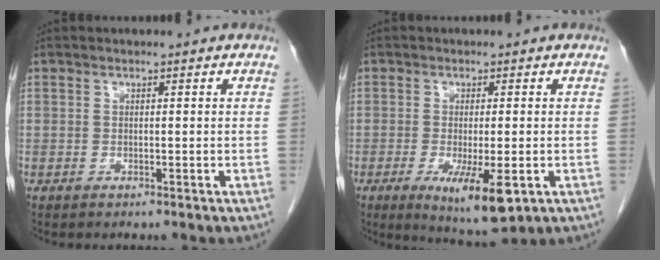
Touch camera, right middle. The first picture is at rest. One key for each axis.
{"total": 7.7, "fx": -2.8, "fy": 1.7, "fz": 7.0, "tx": -0.113, "ty": -0.021, "tz": -0.035}